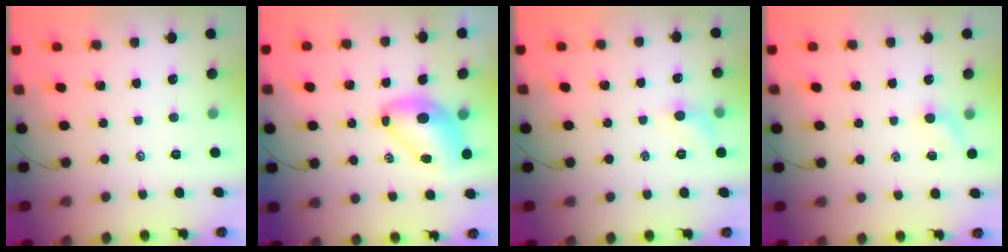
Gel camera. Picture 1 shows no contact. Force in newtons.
{"total": 8.3, "press": 8.0, "slide": 2.1}
{"total": 6.4, "press": 6.3, "slide": 1.4}
{"total": 3.5, "press": 3.3, "slide": 1.0}